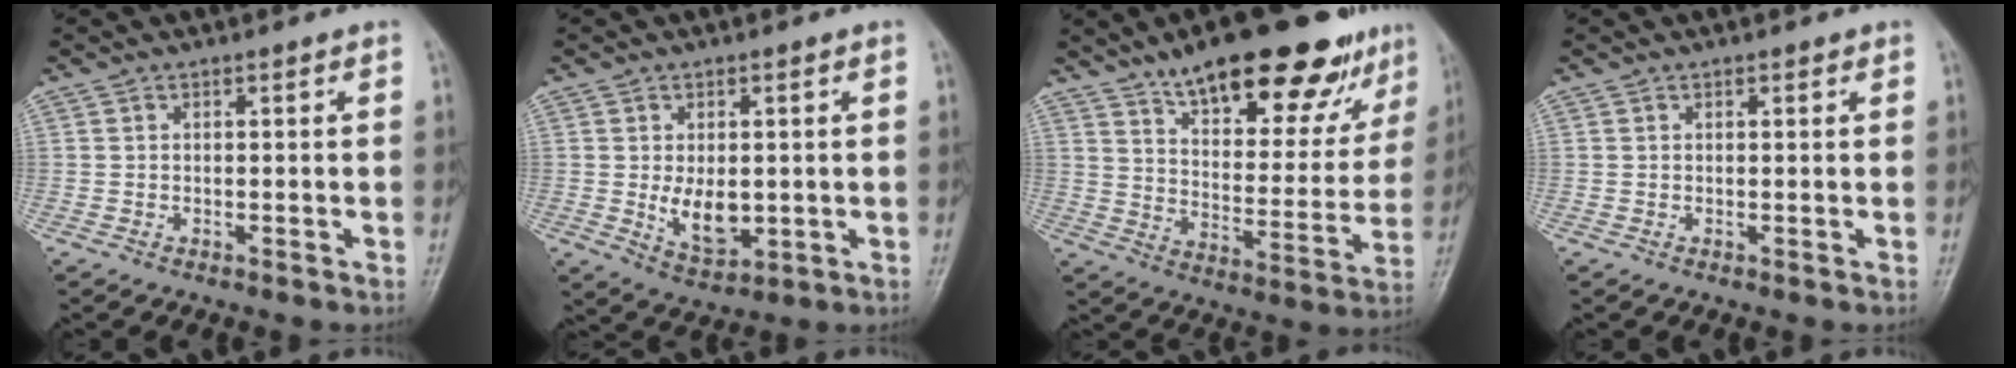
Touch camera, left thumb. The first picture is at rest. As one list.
[{"total": 7.6, "force": [-0.4, 4.8, 5.9], "torque": [-0.073, -0.014, 0.007]}, {"total": 24.5, "force": [16.4, 9.1, 15.7], "torque": [-0.177, -0.053, 0.246]}, {"total": 0.9, "force": [0.5, 0.6, 0.5], "torque": [0.000, -0.001, 0.004]}]